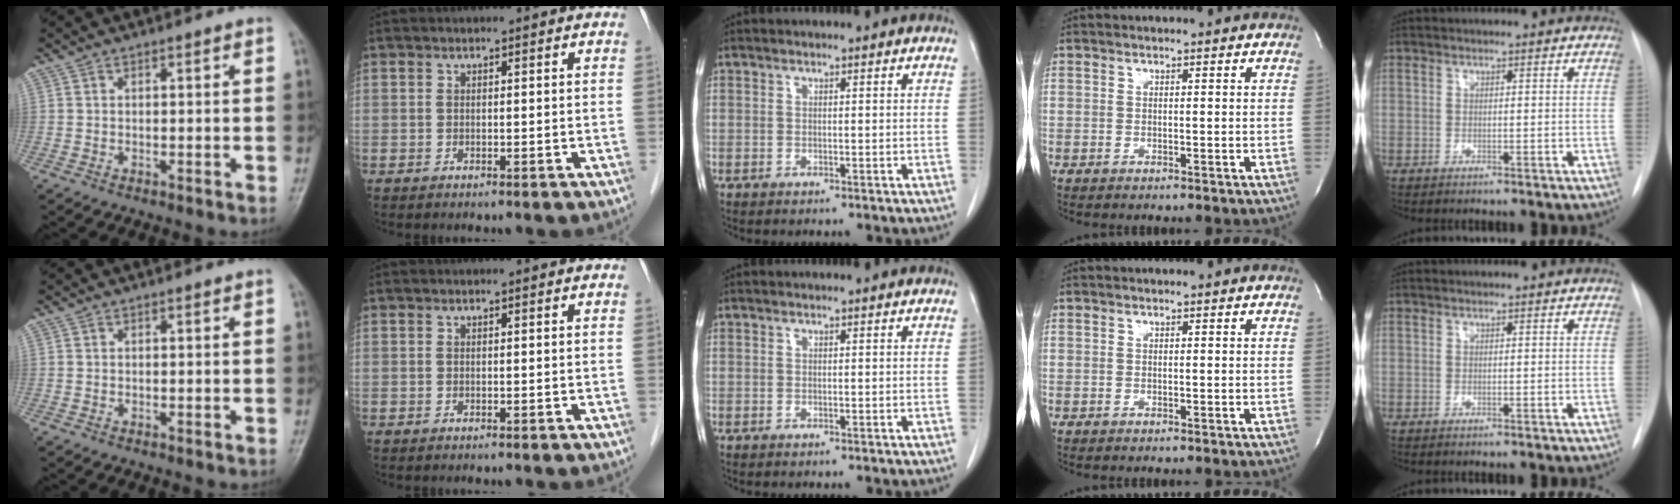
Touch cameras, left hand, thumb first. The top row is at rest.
{}